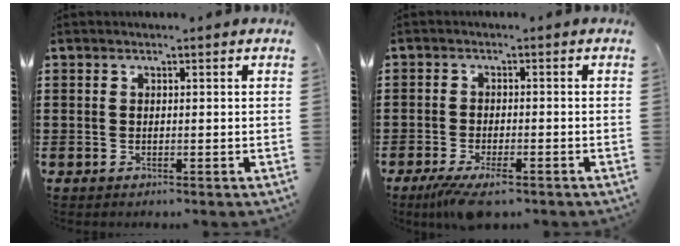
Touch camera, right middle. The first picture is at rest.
{"total": 4.2, "force": [-3.1, 1.0, 2.7], "torque": [-0.064, -0.007, -0.061]}